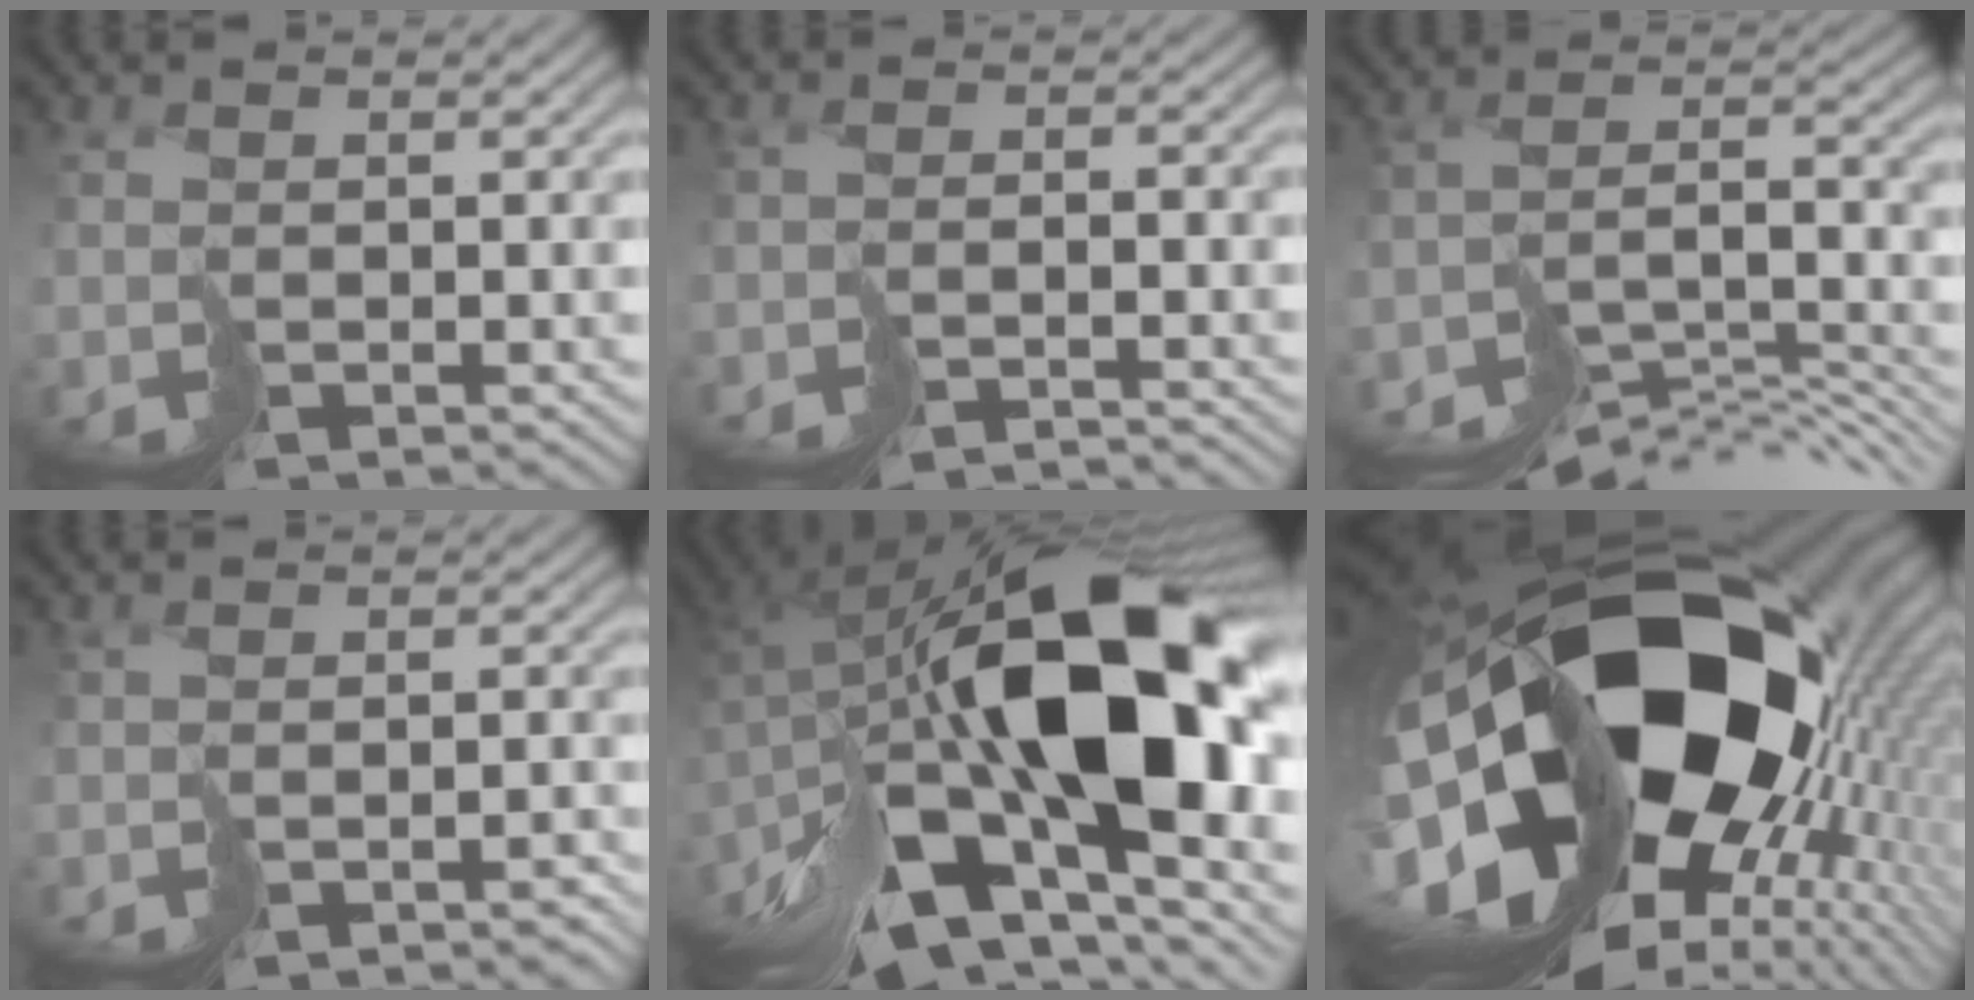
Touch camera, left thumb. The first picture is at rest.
{"total": 3.4, "force": [-3.4, -0.2, 0.6], "torque": [-0.005, 0.001, -0.057]}
{"total": 11.1, "force": [-9.1, 2.8, 5.7], "torque": [-0.096, -0.003, -0.139]}
{"total": 3.1, "force": [-2.6, 1.2, 1.2], "torque": [-0.002, -0.007, -0.035]}
{"total": 18.6, "force": [-2.1, 9.9, 15.6], "torque": [-0.299, -0.022, -0.017]}
{"total": 22.3, "force": [0.5, 14.7, 16.8], "torque": [-0.327, -0.057, 0.016]}